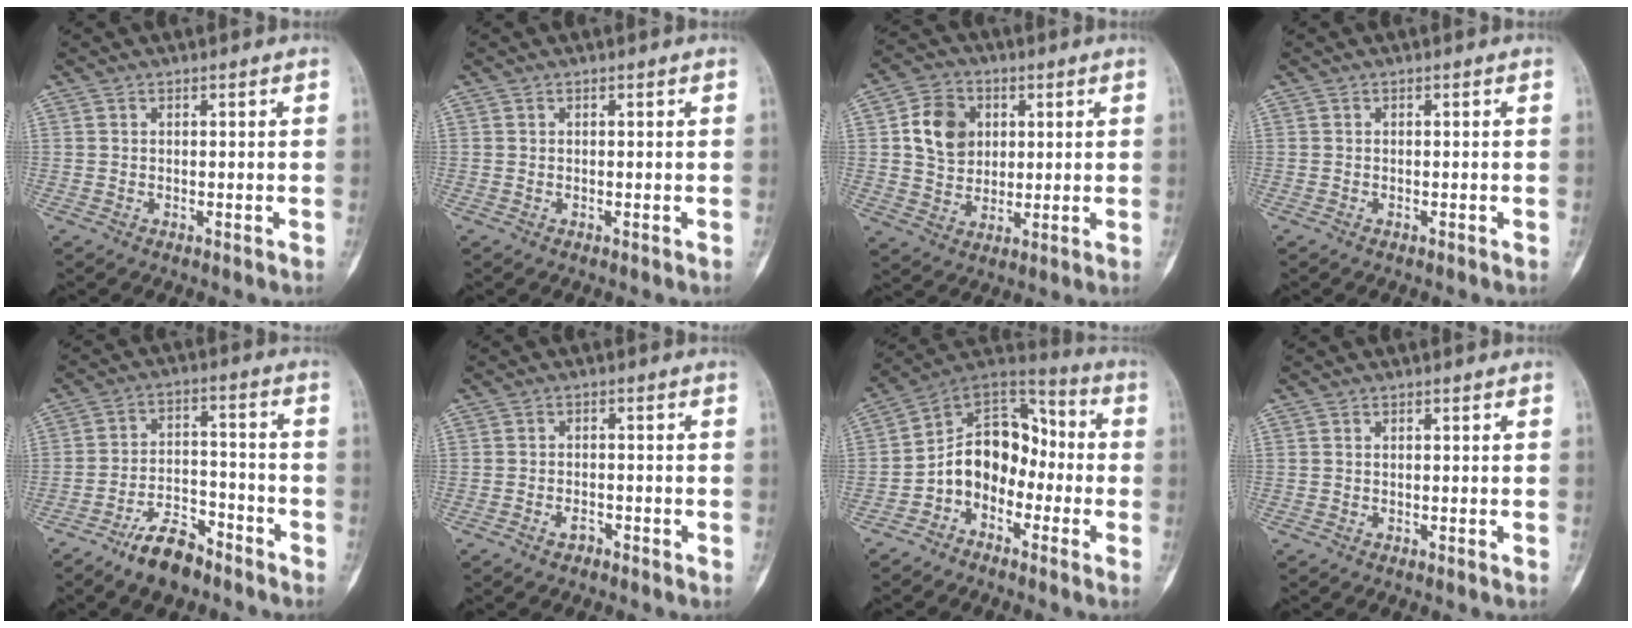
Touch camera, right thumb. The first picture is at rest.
{"total": 0.0}
{"total": 10.1, "force": [2.4, 8.2, 5.4], "torque": [-0.063, -0.003, 0.042]}
{"total": 0.0}
{"total": 9.7, "force": [-7.2, 4.3, 4.8], "torque": [-0.065, 0.055, -0.131]}
{"total": 1.9, "force": [-1.4, 1.2, 0.7], "torque": [-0.009, 0.010, -0.023]}
{"total": 13.1, "force": [-3.6, 9.8, 7.9], "torque": [-0.091, 0.075, -0.078]}
{"total": 0.0}